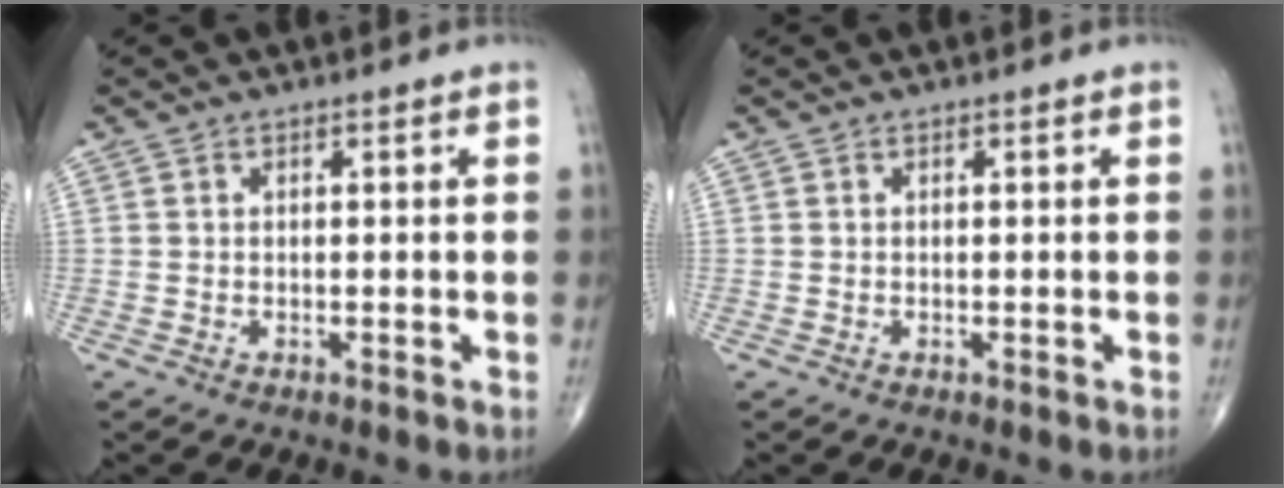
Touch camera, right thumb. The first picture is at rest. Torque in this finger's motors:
{"motor_torque": [-0.02, 0.01, 0.00, 0.01, 0.00]}